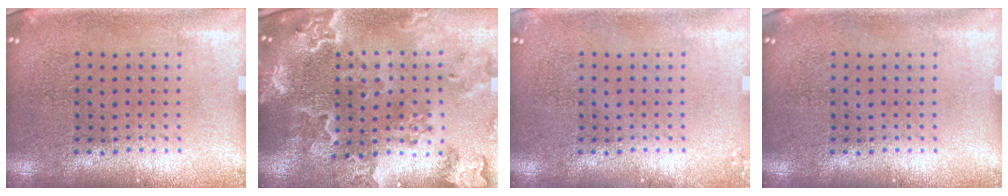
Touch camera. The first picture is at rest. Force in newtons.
{"total": 2.4, "press": 2.3, "slide": 0.7}
{"total": 0.6, "press": 0.6, "slide": 0.0}
{"total": 0.0}